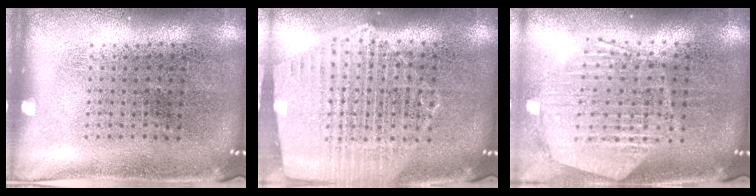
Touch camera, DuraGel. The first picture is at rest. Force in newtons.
{"total": 1.6, "press": 1.5, "slide": 0.4}
{"total": 1.4, "press": 1.4, "slide": 0.3}